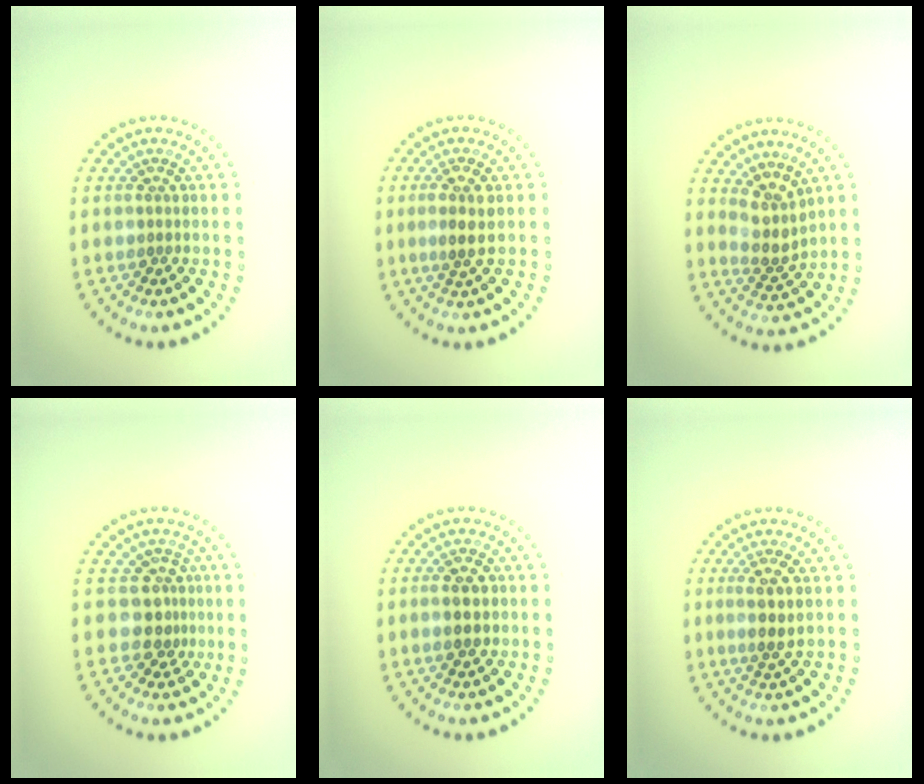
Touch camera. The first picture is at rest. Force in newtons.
{"total": 2.1, "press": 1.9, "slide": 0.9}
{"total": 2.8, "press": 2.1, "slide": 1.8}
{"total": 2.6, "press": 2.0, "slide": 1.6}
{"total": 2.4, "press": 2.4, "slide": 0.0}
{"total": 1.7, "press": 1.5, "slide": 0.8}